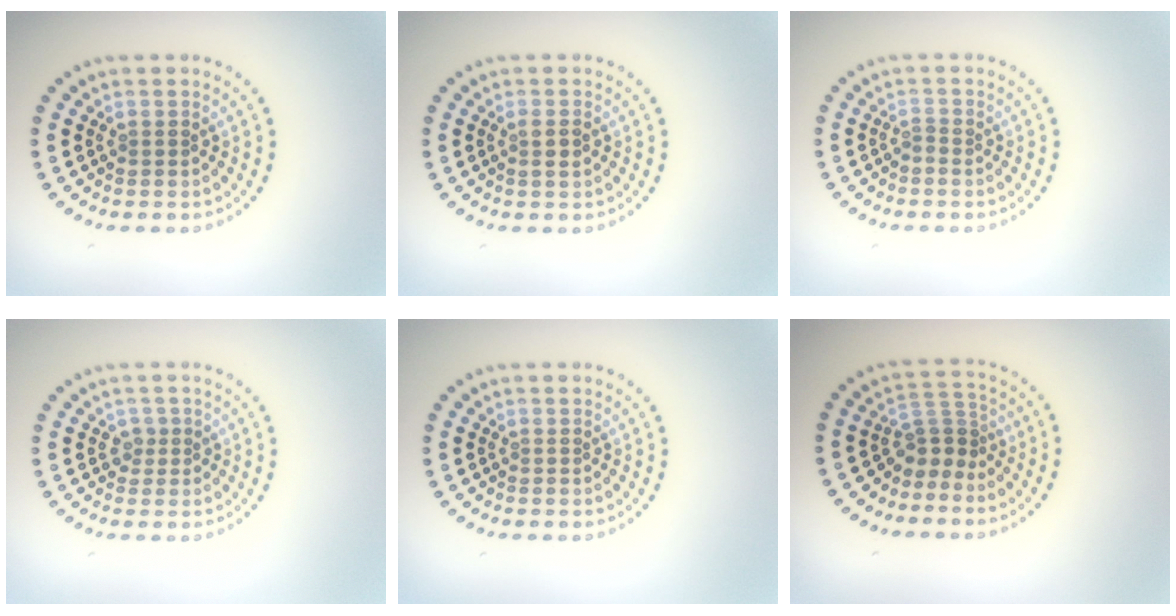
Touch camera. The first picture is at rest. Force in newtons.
{"total": 1.2, "press": 1.1, "slide": 0.4}
{"total": 0.6, "press": 0.2, "slide": 0.6}
{"total": 1.1, "press": 0.8, "slide": 0.8}
{"total": 0.0}
{"total": 2.7, "press": 1.7, "slide": 2.0}